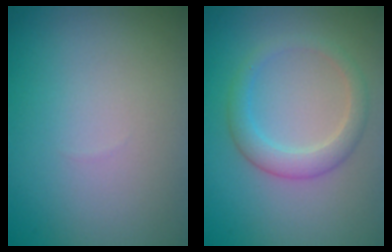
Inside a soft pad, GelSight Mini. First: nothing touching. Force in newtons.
{"total": 2.8, "press": 2.8, "slide": 0.2}